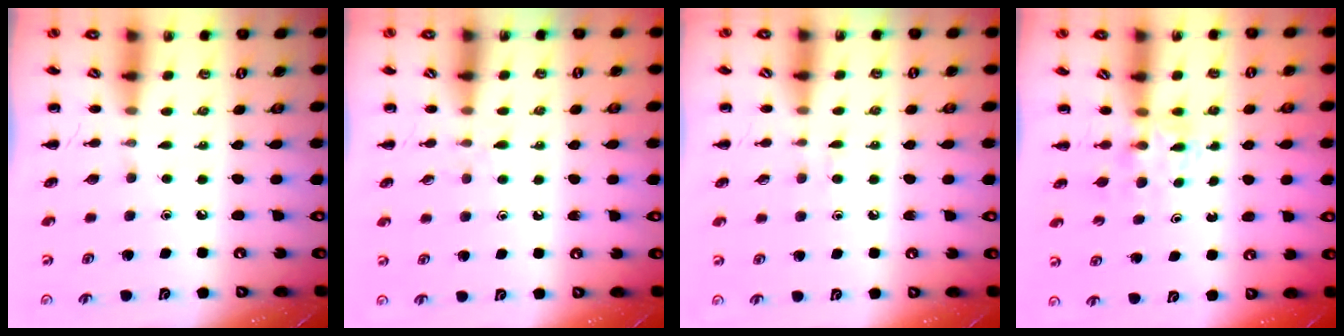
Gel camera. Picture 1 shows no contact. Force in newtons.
{"total": 3.4, "press": 3.0, "slide": 1.6}
{"total": 3.9, "press": 3.6, "slide": 1.5}
{"total": 2.6, "press": 2.4, "slide": 1.1}